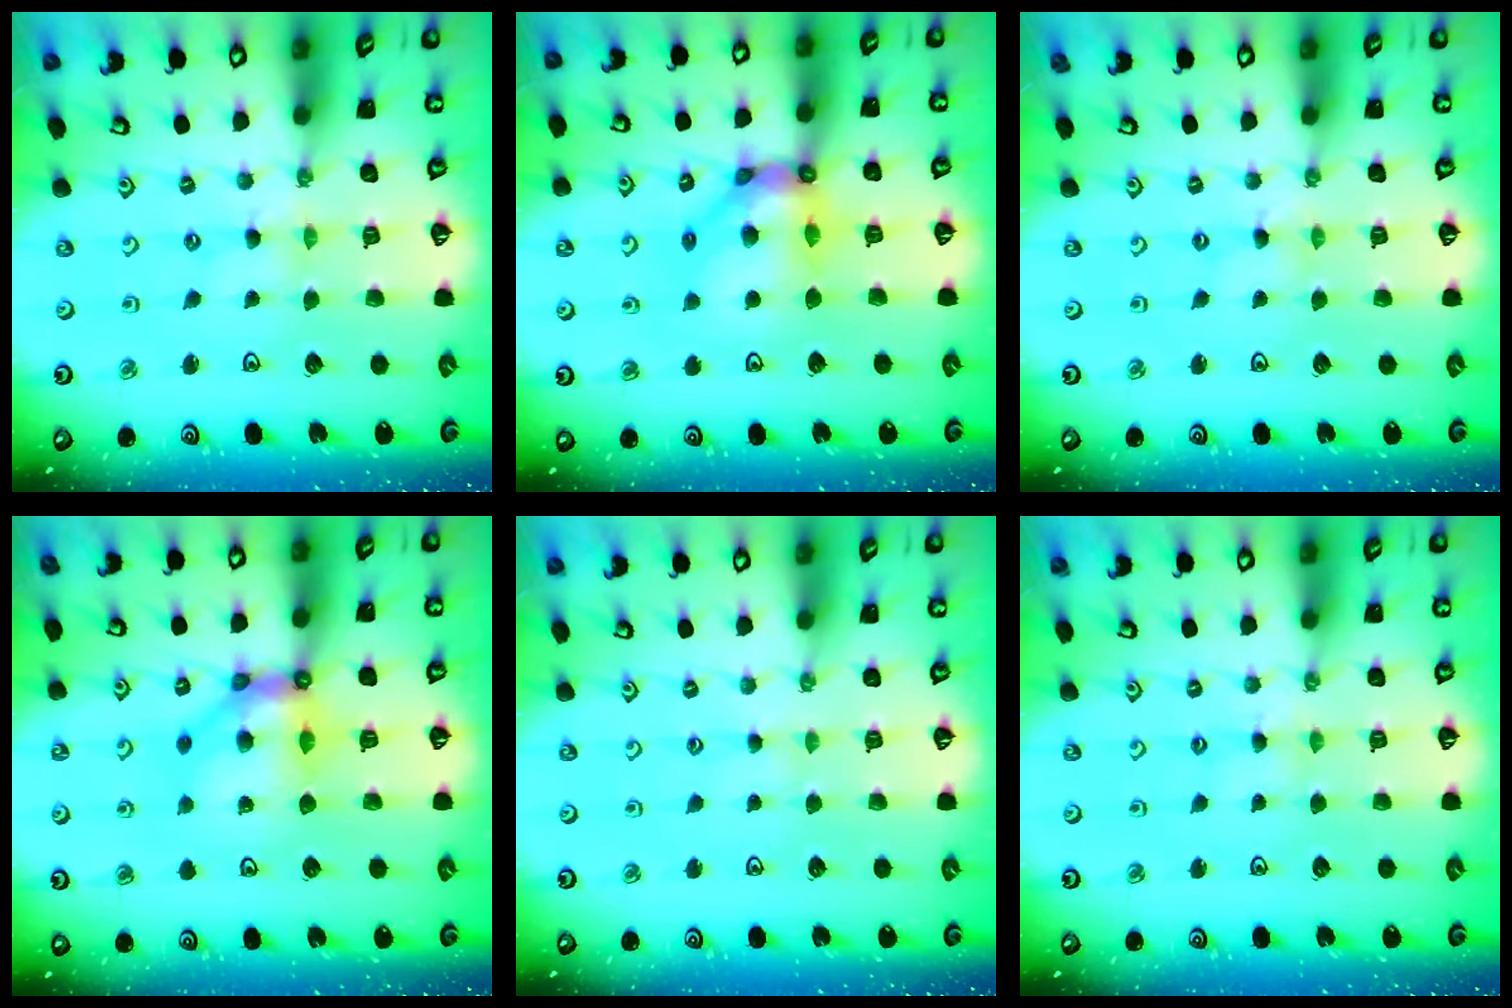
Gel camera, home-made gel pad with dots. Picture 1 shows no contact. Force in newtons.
{"total": 12.9, "press": 12.8, "slide": 1.8}
{"total": 0.0}
{"total": 10.0, "press": 10.0, "slide": 1.0}
{"total": 0.9, "press": 0.9, "slide": 0.2}
{"total": 2.4, "press": 2.4, "slide": 0.4}